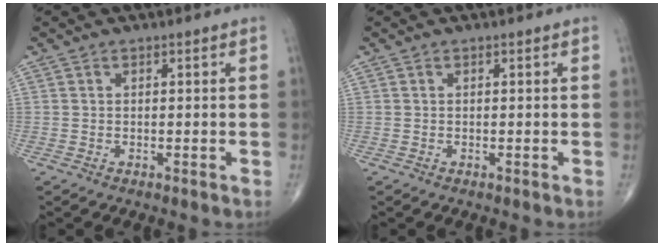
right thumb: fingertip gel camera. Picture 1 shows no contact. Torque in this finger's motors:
{"motor_torque": [0.03, 0.03, -0.06, 0.06, 0.00]}